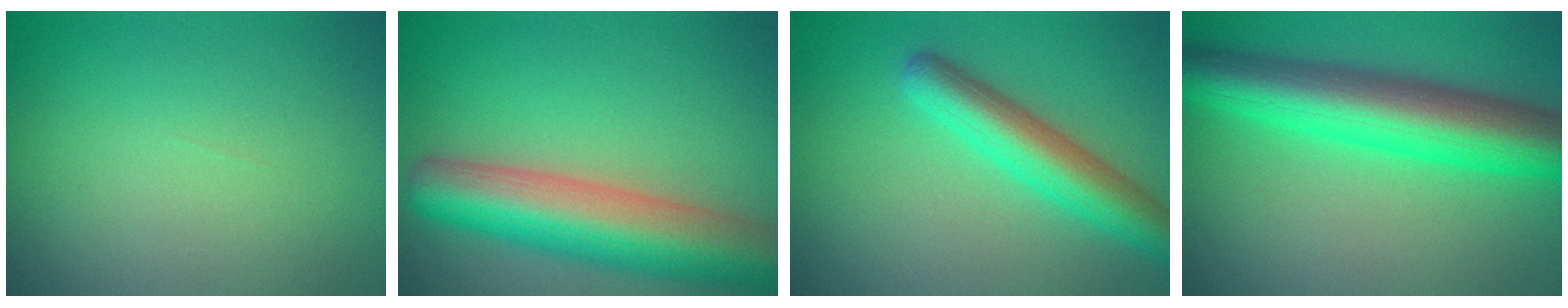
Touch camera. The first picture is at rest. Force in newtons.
{"total": 9.4, "press": 9.4, "slide": 0.5}
{"total": 5.1, "press": 5.1, "slide": 0.2}
{"total": 9.6, "press": 9.6, "slide": 0.2}